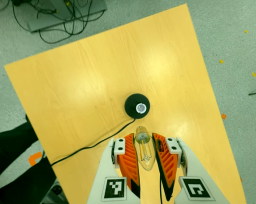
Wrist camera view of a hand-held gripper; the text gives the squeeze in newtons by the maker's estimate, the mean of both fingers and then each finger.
{"total": 20.8, "left": 22.6, "right": 19.0}